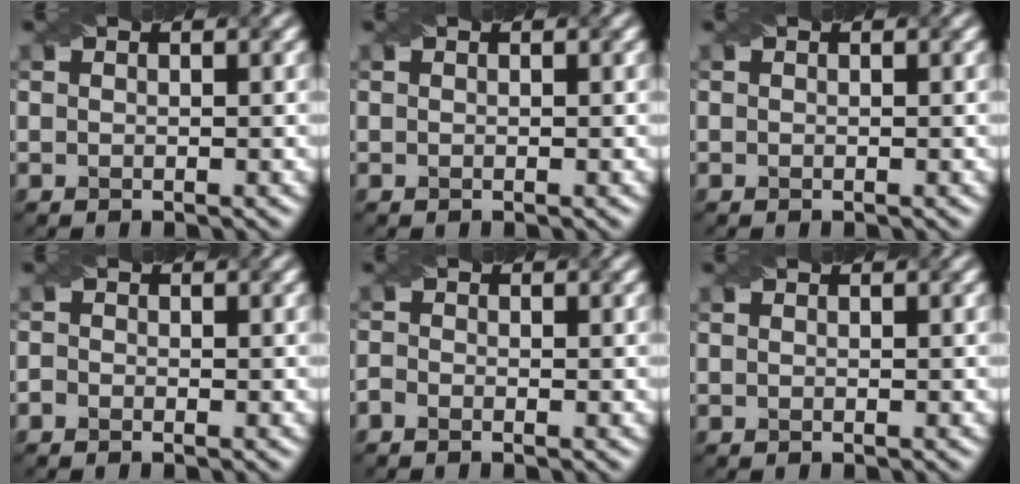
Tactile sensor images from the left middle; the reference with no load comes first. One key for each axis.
{"total": 0.0}
{"total": 0.0}
{"total": 0.7, "fx": -0.5, "fy": 0.4, "fz": 0.1, "tx": -0.003, "ty": -0.003, "tz": -0.011}
{"total": 0.9, "fx": -0.7, "fy": 0.5, "fz": 0.3, "tx": -0.009, "ty": -0.003, "tz": -0.015}
{"total": 0.0}